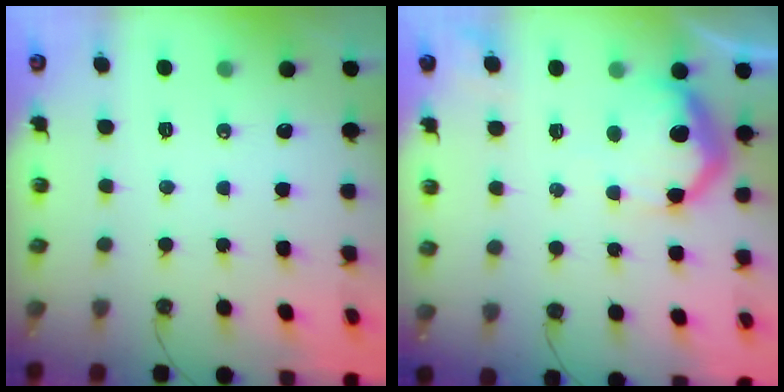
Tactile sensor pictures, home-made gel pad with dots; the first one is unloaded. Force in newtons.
{"total": 14.6, "press": 14.6, "slide": 1.1}